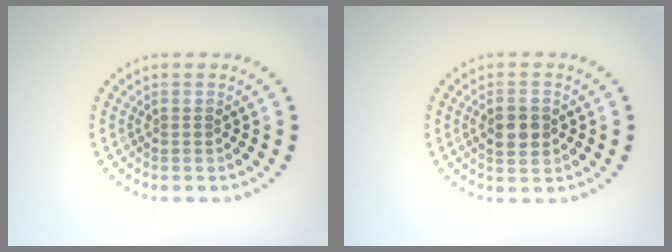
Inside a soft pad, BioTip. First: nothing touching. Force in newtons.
{"total": 2.7, "press": 2.7, "slide": 0.0}